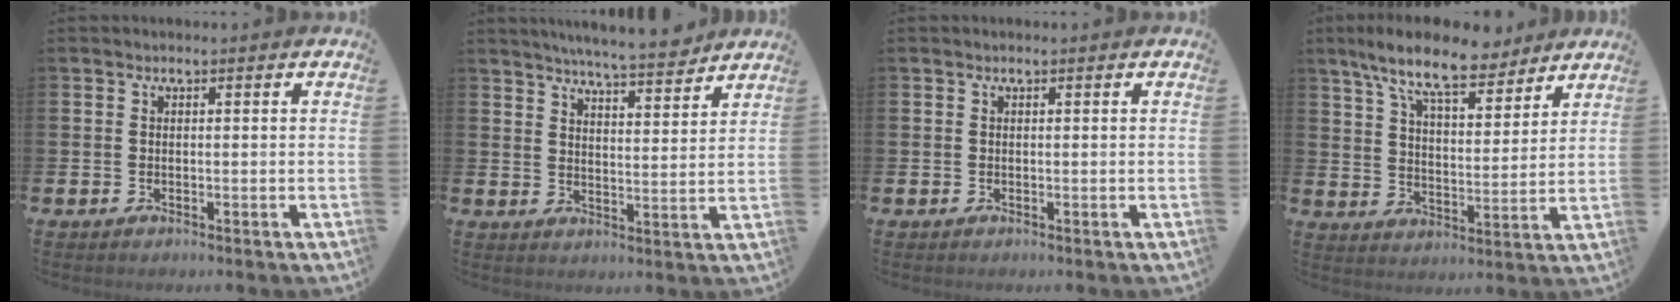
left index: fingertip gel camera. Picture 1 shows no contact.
{"total": 6.4, "force": [6.2, 0.1, 1.5], "torque": [-0.039, -0.040, 0.109]}
{"total": 0.0}
{"total": 10.5, "force": [8.9, 2.3, 5.0], "torque": [-0.115, -0.039, 0.157]}